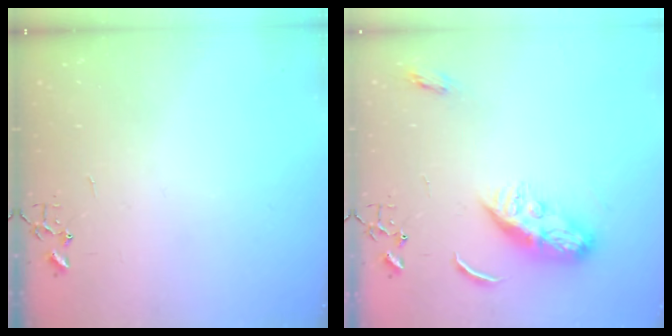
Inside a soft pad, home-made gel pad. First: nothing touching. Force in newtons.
{"total": 11.2, "press": 11.2, "slide": 0.5}